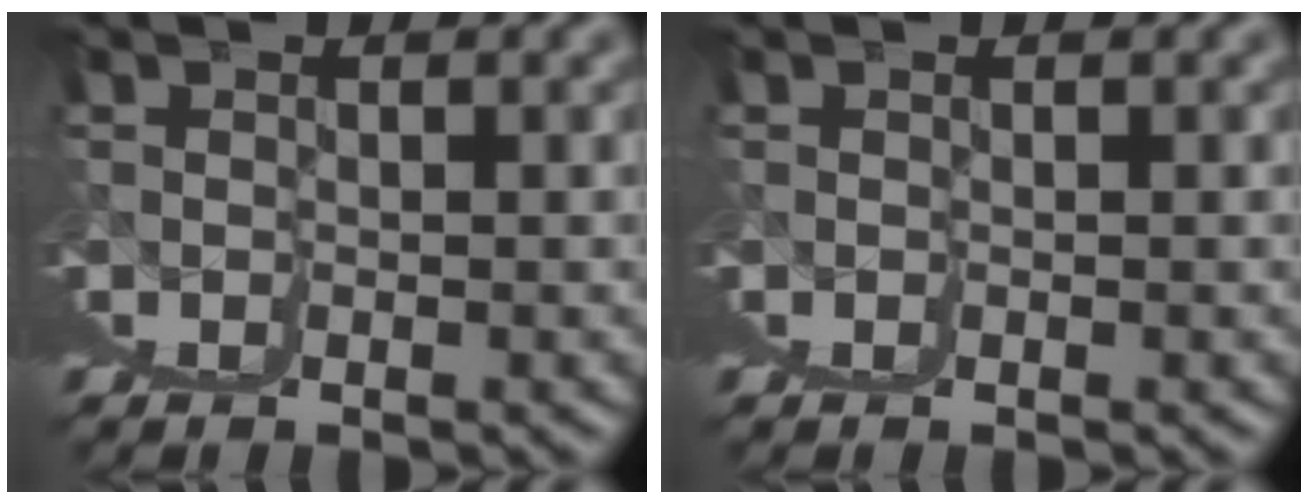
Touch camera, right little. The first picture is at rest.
{"total": 0.0}